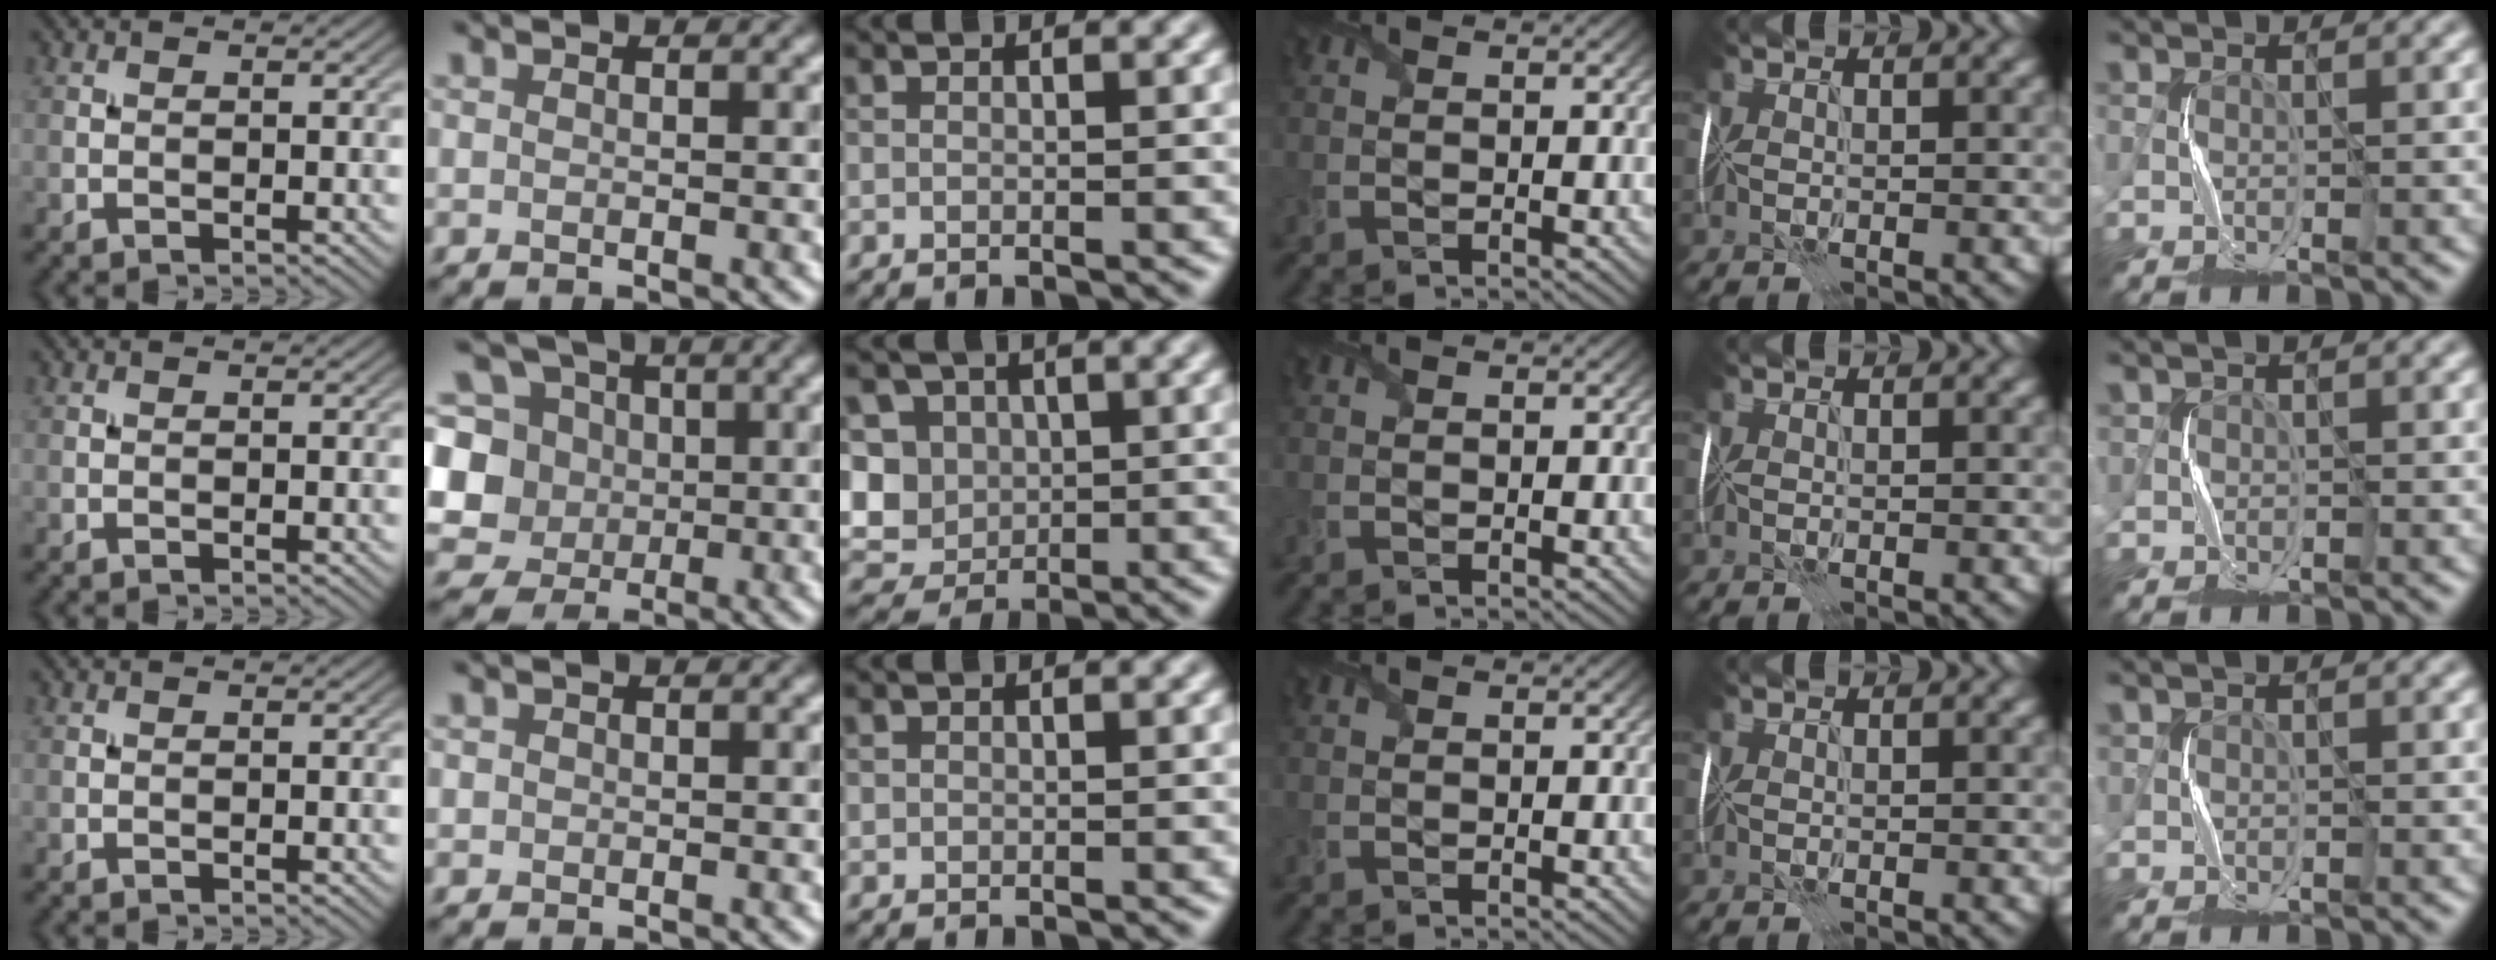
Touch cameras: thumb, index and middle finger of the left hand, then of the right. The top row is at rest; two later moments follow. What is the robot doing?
{"motion": "fold", "object": "shipping label"}